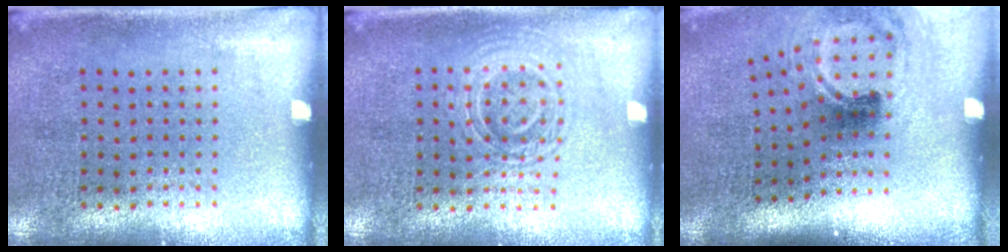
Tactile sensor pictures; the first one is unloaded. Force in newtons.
{"total": 1.4, "press": 1.3, "slide": 0.3}
{"total": 1.8, "press": 1.2, "slide": 1.3}